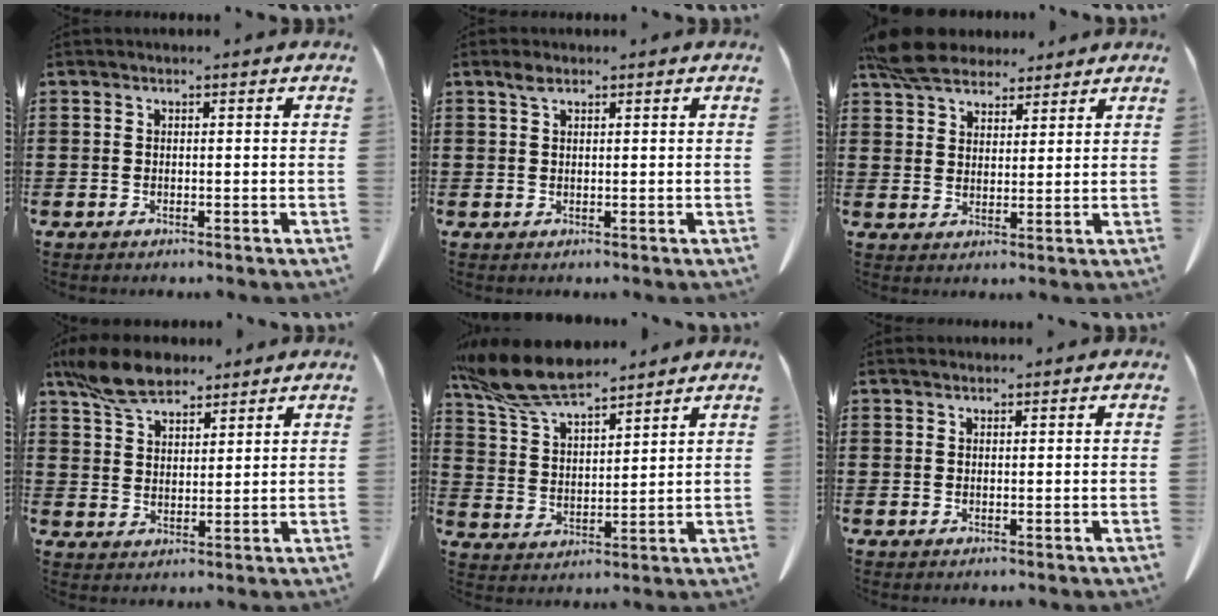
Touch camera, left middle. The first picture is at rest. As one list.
[{"total": 1.5, "force": [0.9, 0.7, 0.9], "torque": [-0.023, 0.000, 0.019]}, {"total": 7.4, "force": [6.3, 3.0, 2.5], "torque": [-0.064, -0.008, 0.120]}, {"total": 8.2, "force": [6.5, 3.4, 3.6], "torque": [-0.094, -0.006, 0.126]}, {"total": 10.5, "force": [9.0, 2.3, 5.0], "torque": [-0.127, -0.032, 0.167]}, {"total": 0.8, "force": [0.8, 0.1, 0.1], "torque": [-0.005, -0.003, 0.018]}]